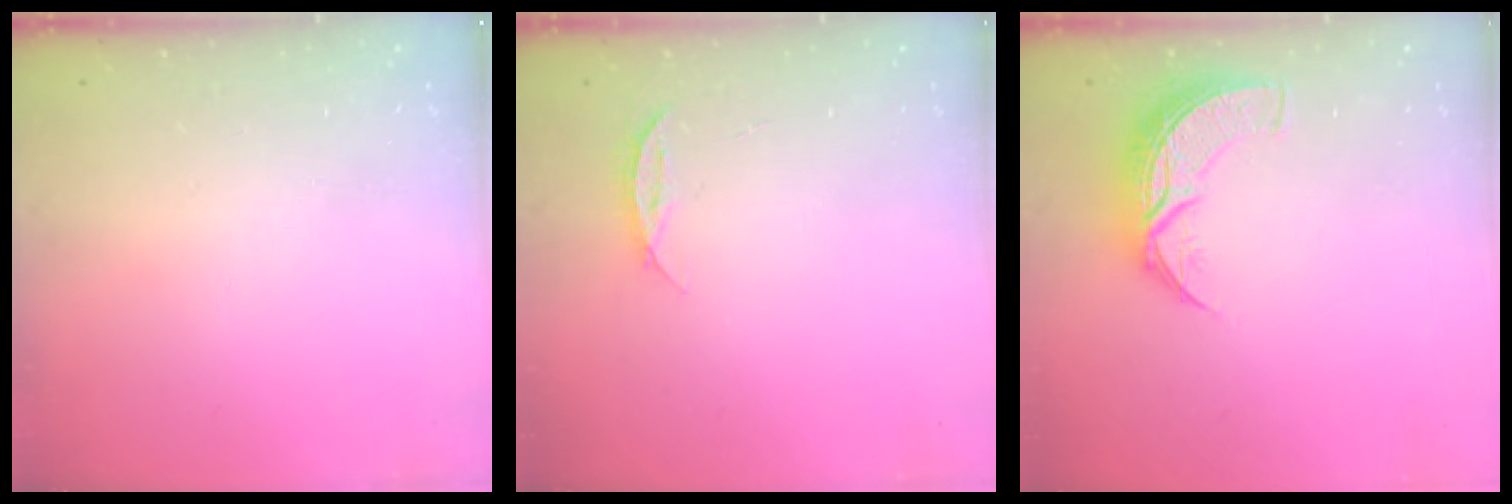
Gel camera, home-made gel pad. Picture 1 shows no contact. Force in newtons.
{"total": 4.0, "press": 3.9, "slide": 0.4}
{"total": 9.0, "press": 9.0, "slide": 0.6}